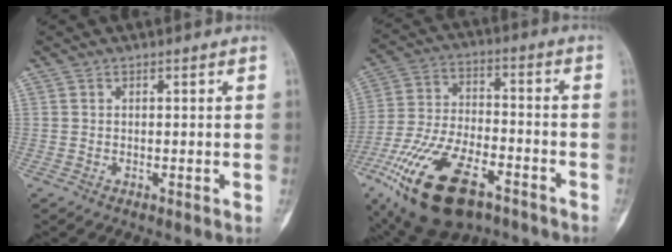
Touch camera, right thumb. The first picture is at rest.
{"total": 21.5, "force": [-11.5, 10.1, 15.0], "torque": [-0.314, 0.032, -0.201]}